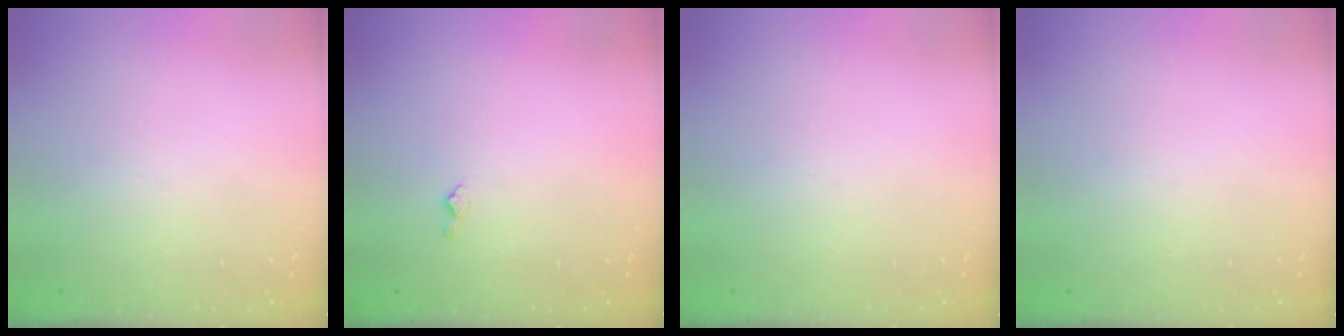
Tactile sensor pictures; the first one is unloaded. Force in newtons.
{"total": 5.3, "press": 5.2, "slide": 0.6}
{"total": 0.0}
{"total": 0.0}